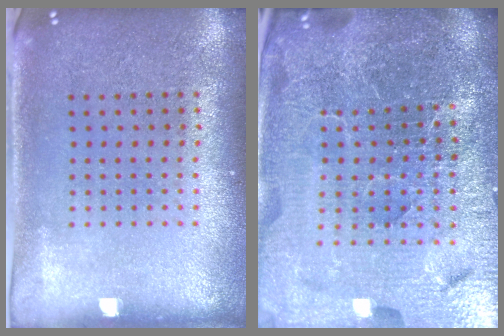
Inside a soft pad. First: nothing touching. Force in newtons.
{"total": 6.5, "press": 5.8, "slide": 3.0}